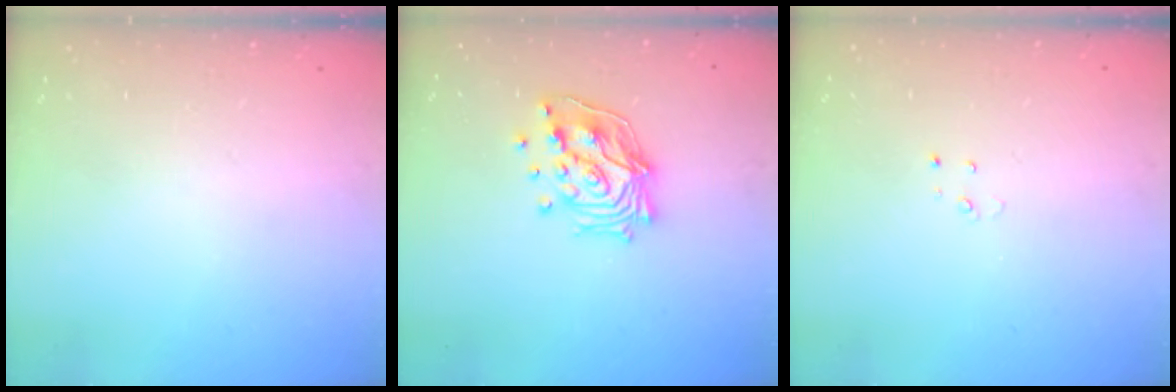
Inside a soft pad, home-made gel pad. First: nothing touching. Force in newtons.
{"total": 15.4, "press": 15.2, "slide": 1.8}
{"total": 2.3, "press": 2.3, "slide": 0.2}